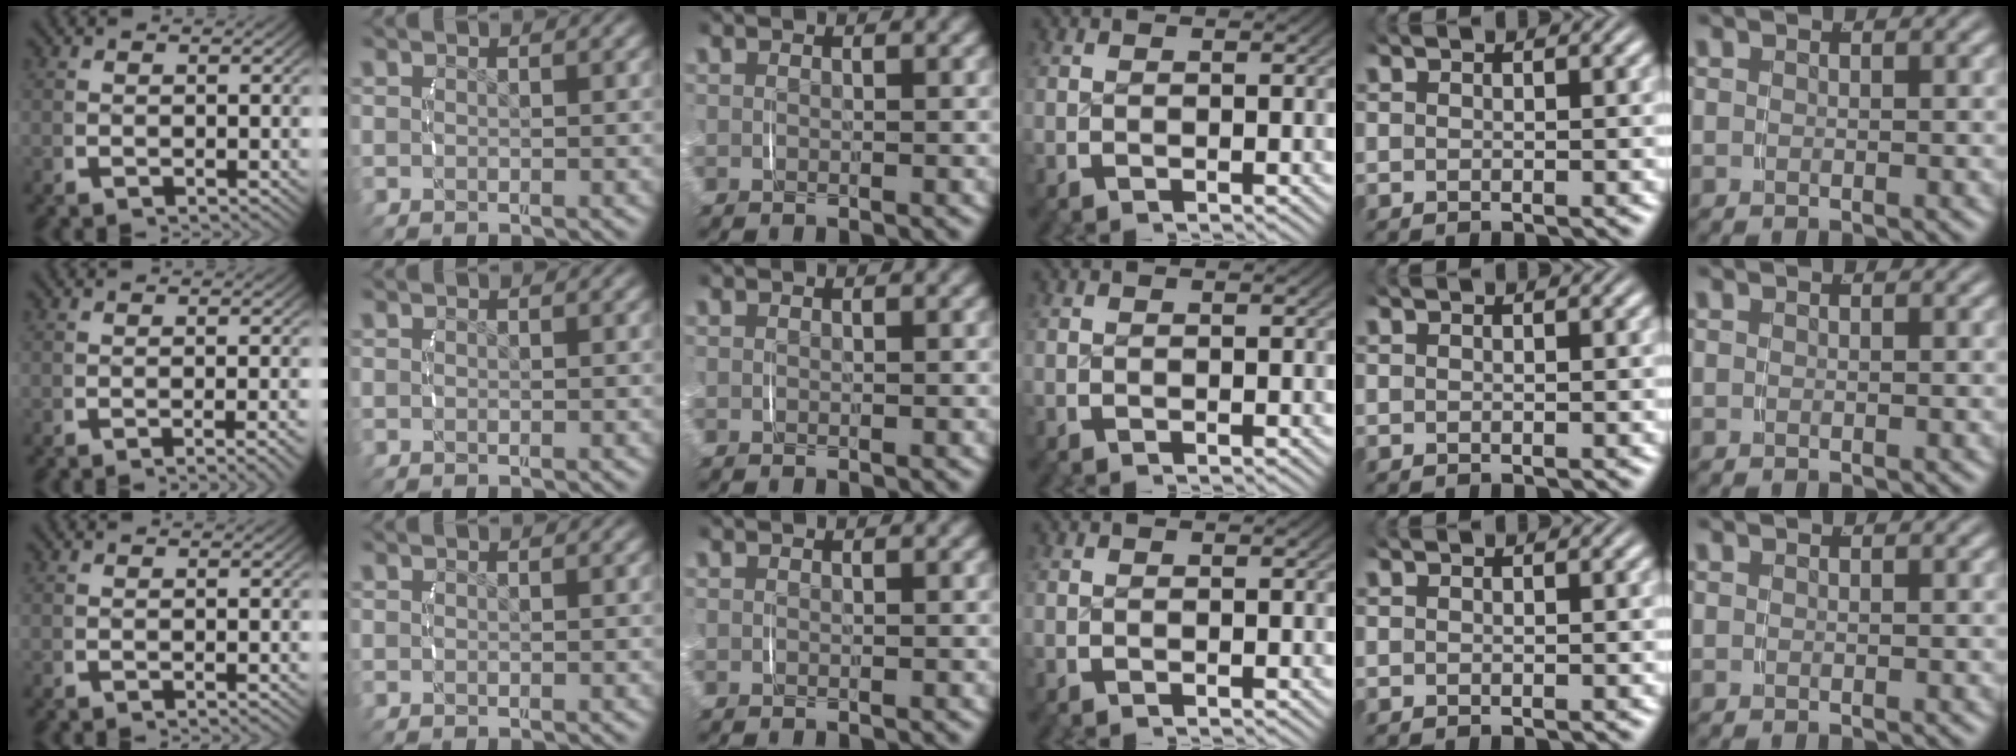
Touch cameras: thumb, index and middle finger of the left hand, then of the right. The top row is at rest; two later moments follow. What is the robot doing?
{"motion": "lift_and_place", "object": "measuring cup"}